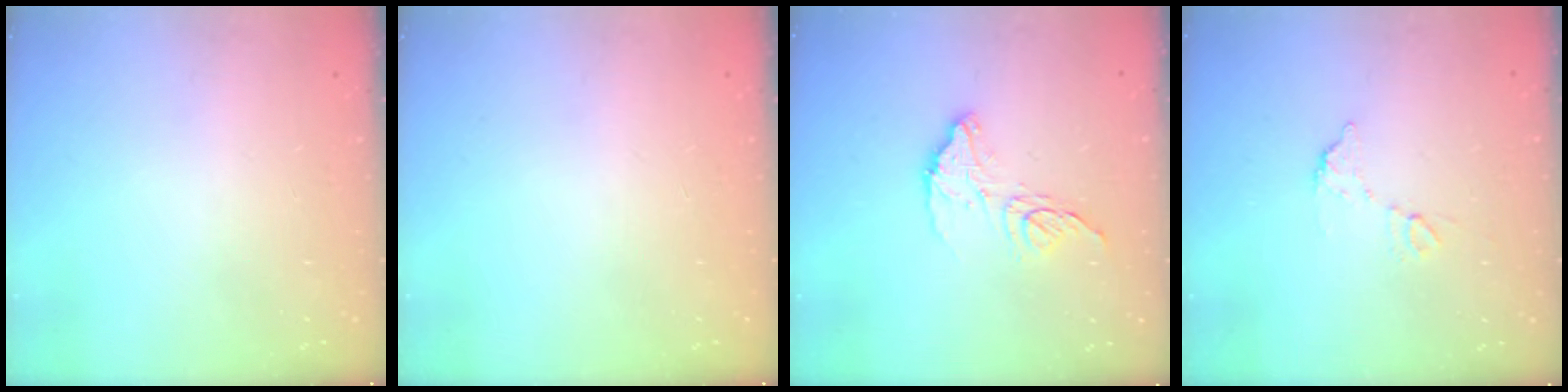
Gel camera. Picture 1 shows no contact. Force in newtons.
{"total": 0.0}
{"total": 11.4, "press": 11.4, "slide": 0.9}
{"total": 6.7, "press": 6.7, "slide": 0.6}